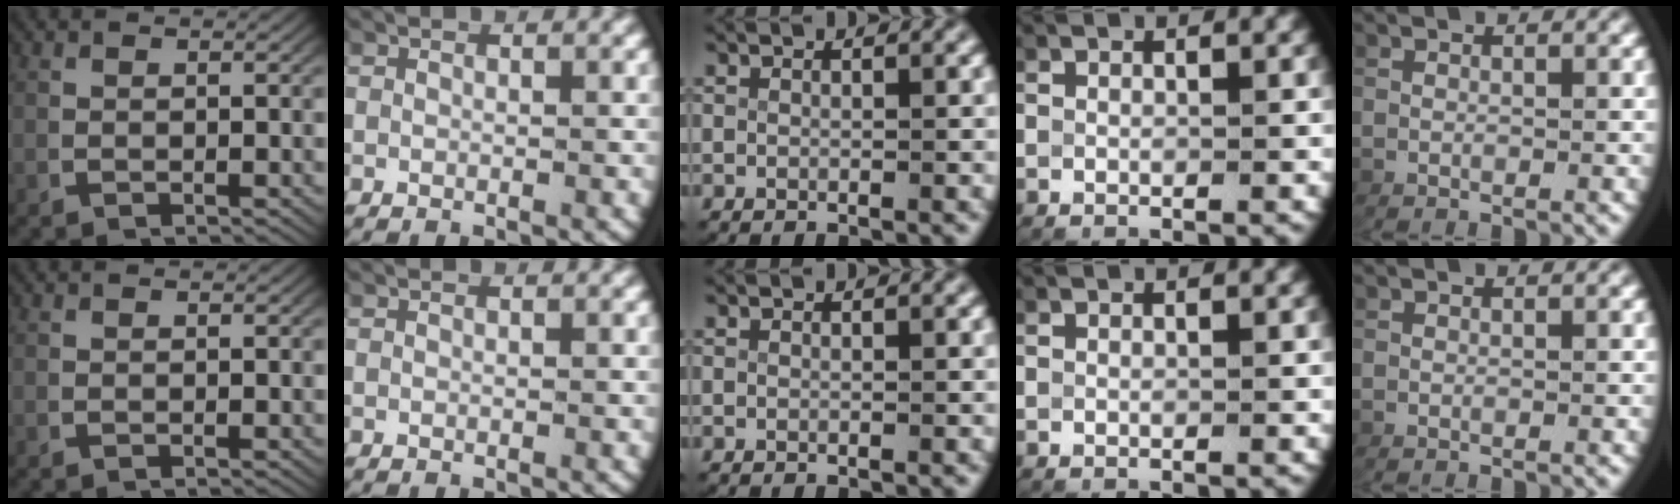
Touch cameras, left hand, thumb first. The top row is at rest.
{}